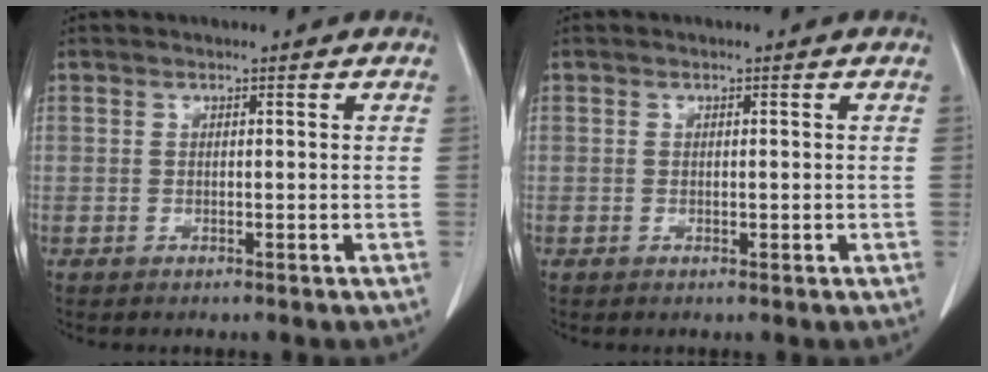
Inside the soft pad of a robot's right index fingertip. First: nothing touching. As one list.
[{"total": 0.5, "force": [-0.1, 0.3, 0.4], "torque": [-0.005, 0.000, -0.002]}]